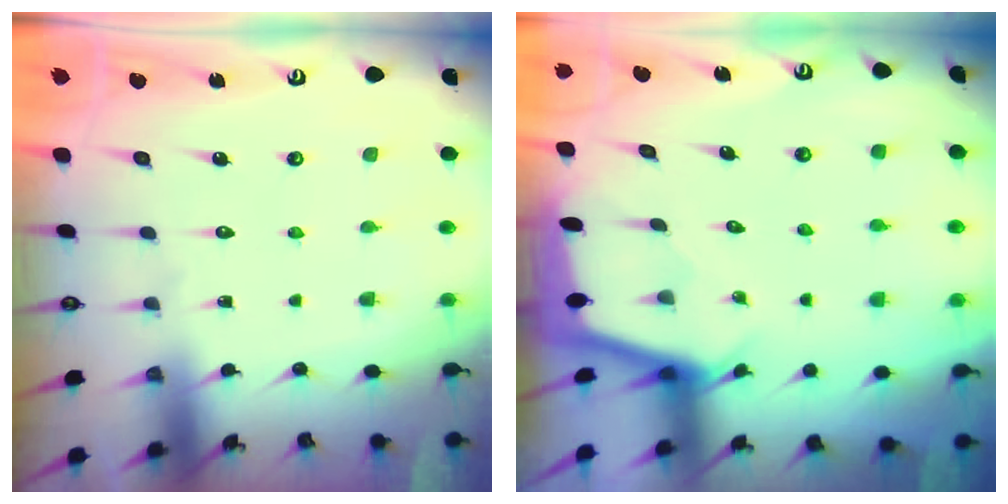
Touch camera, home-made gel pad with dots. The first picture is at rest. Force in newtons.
{"total": 2.3, "press": 2.3, "slide": 0.2}